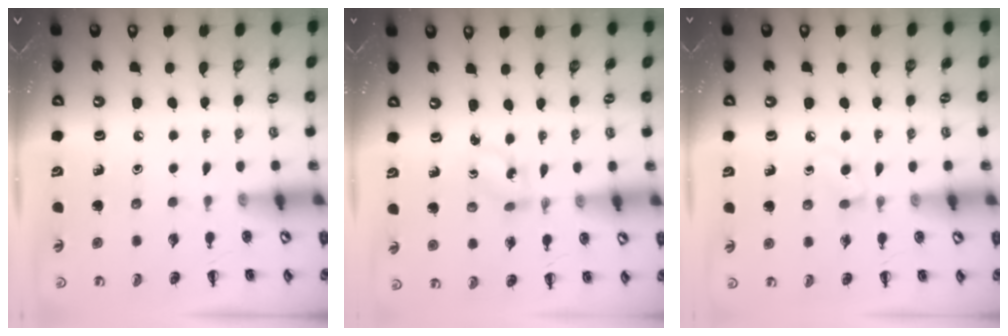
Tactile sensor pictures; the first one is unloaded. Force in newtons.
{"total": 1.7, "press": 1.5, "slide": 0.8}
{"total": 3.3, "press": 2.9, "slide": 1.6}